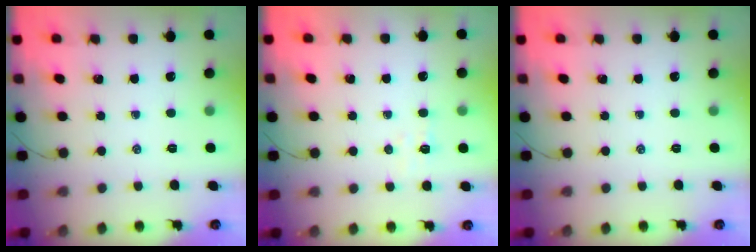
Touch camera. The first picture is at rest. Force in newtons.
{"total": 4.2, "press": 4.0, "slide": 1.0}
{"total": 0.0}